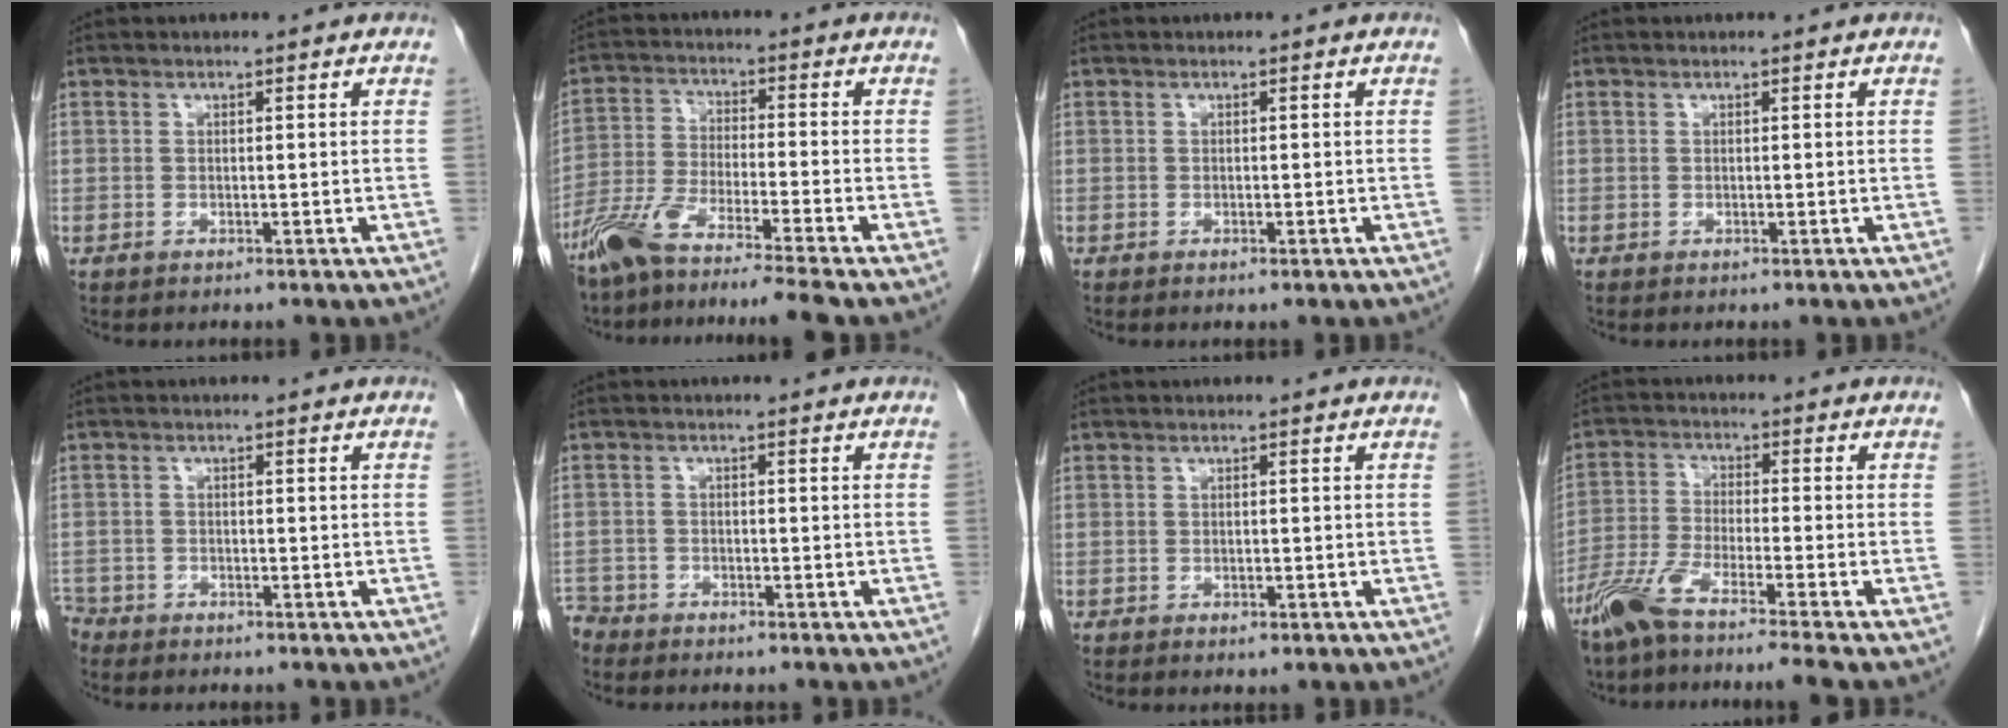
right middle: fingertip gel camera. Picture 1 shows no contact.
{"total": 11.3, "force": [-9.3, -1.3, 6.4], "torque": [-0.115, -0.029, -0.163]}
{"total": 0.6, "force": [-0.4, 0.2, 0.4], "torque": [-0.007, 0.000, -0.004]}
{"total": 0.0}
{"total": 3.4, "force": [-3.0, 1.5, 0.1], "torque": [-0.005, -0.001, -0.060]}
{"total": 4.2, "force": [-3.8, 1.7, 0.1], "torque": [-0.004, -0.003, -0.074]}
{"total": 1.3, "force": [-0.8, 0.7, 0.8], "torque": [-0.012, 0.001, -0.005]}
{"total": 9.5, "force": [-7.5, -1.1, 5.7], "torque": [-0.108, -0.029, -0.136]}